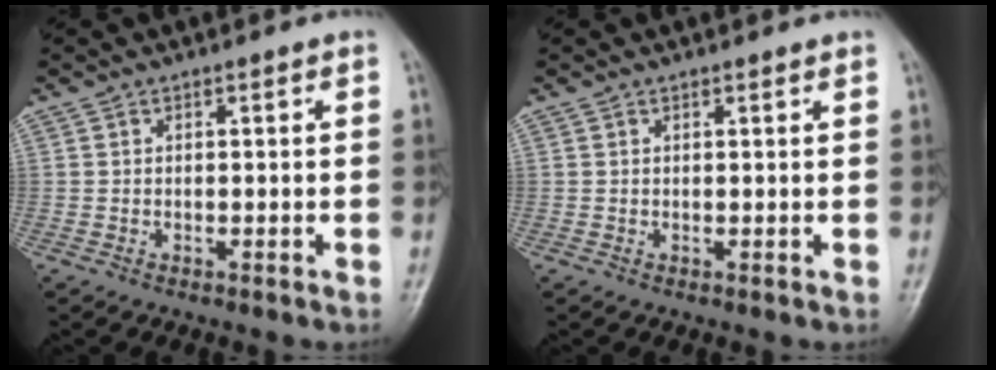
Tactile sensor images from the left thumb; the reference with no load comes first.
{"total": 0.8, "force": [0.7, 0.0, 0.3], "torque": [-0.006, -0.001, 0.010]}